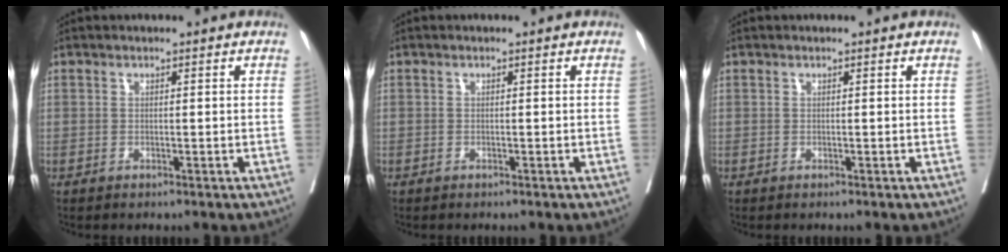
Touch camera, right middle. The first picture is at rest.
{"total": 0.0}
{"total": 0.0}